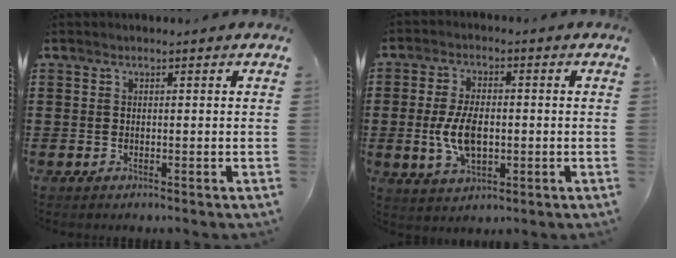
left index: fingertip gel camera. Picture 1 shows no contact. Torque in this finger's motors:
{"motor_torque": [1.07, 1.07, 0.43, 0.12]}